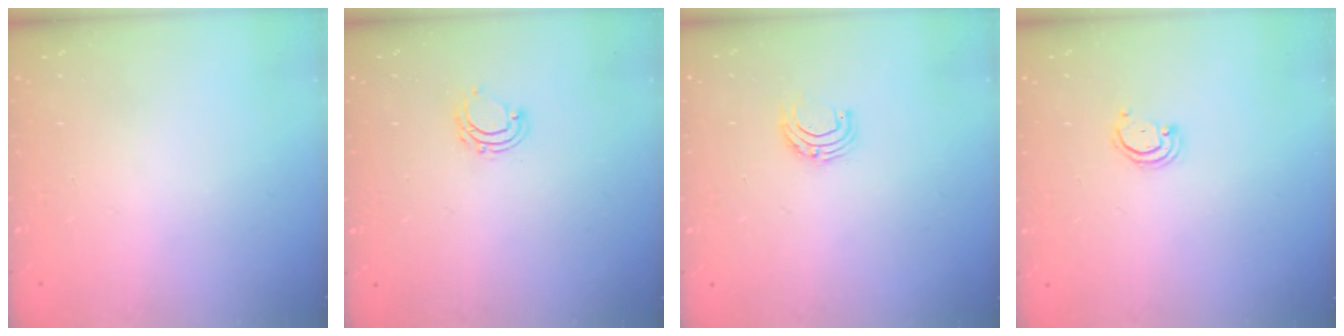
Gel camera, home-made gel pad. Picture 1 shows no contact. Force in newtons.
{"total": 5.2, "press": 5.1, "slide": 0.7}
{"total": 5.5, "press": 5.5, "slide": 0.6}
{"total": 2.4, "press": 2.4, "slide": 0.2}